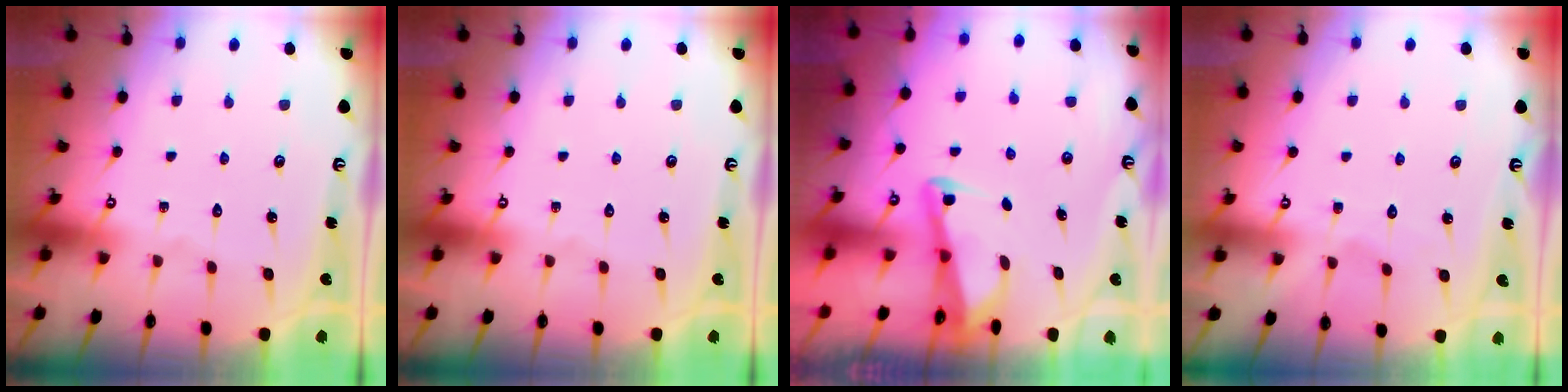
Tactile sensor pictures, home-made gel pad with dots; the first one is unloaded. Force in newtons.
{"total": 0.0}
{"total": 2.9, "press": 2.9, "slide": 0.4}
{"total": 3.4, "press": 3.3, "slide": 0.4}